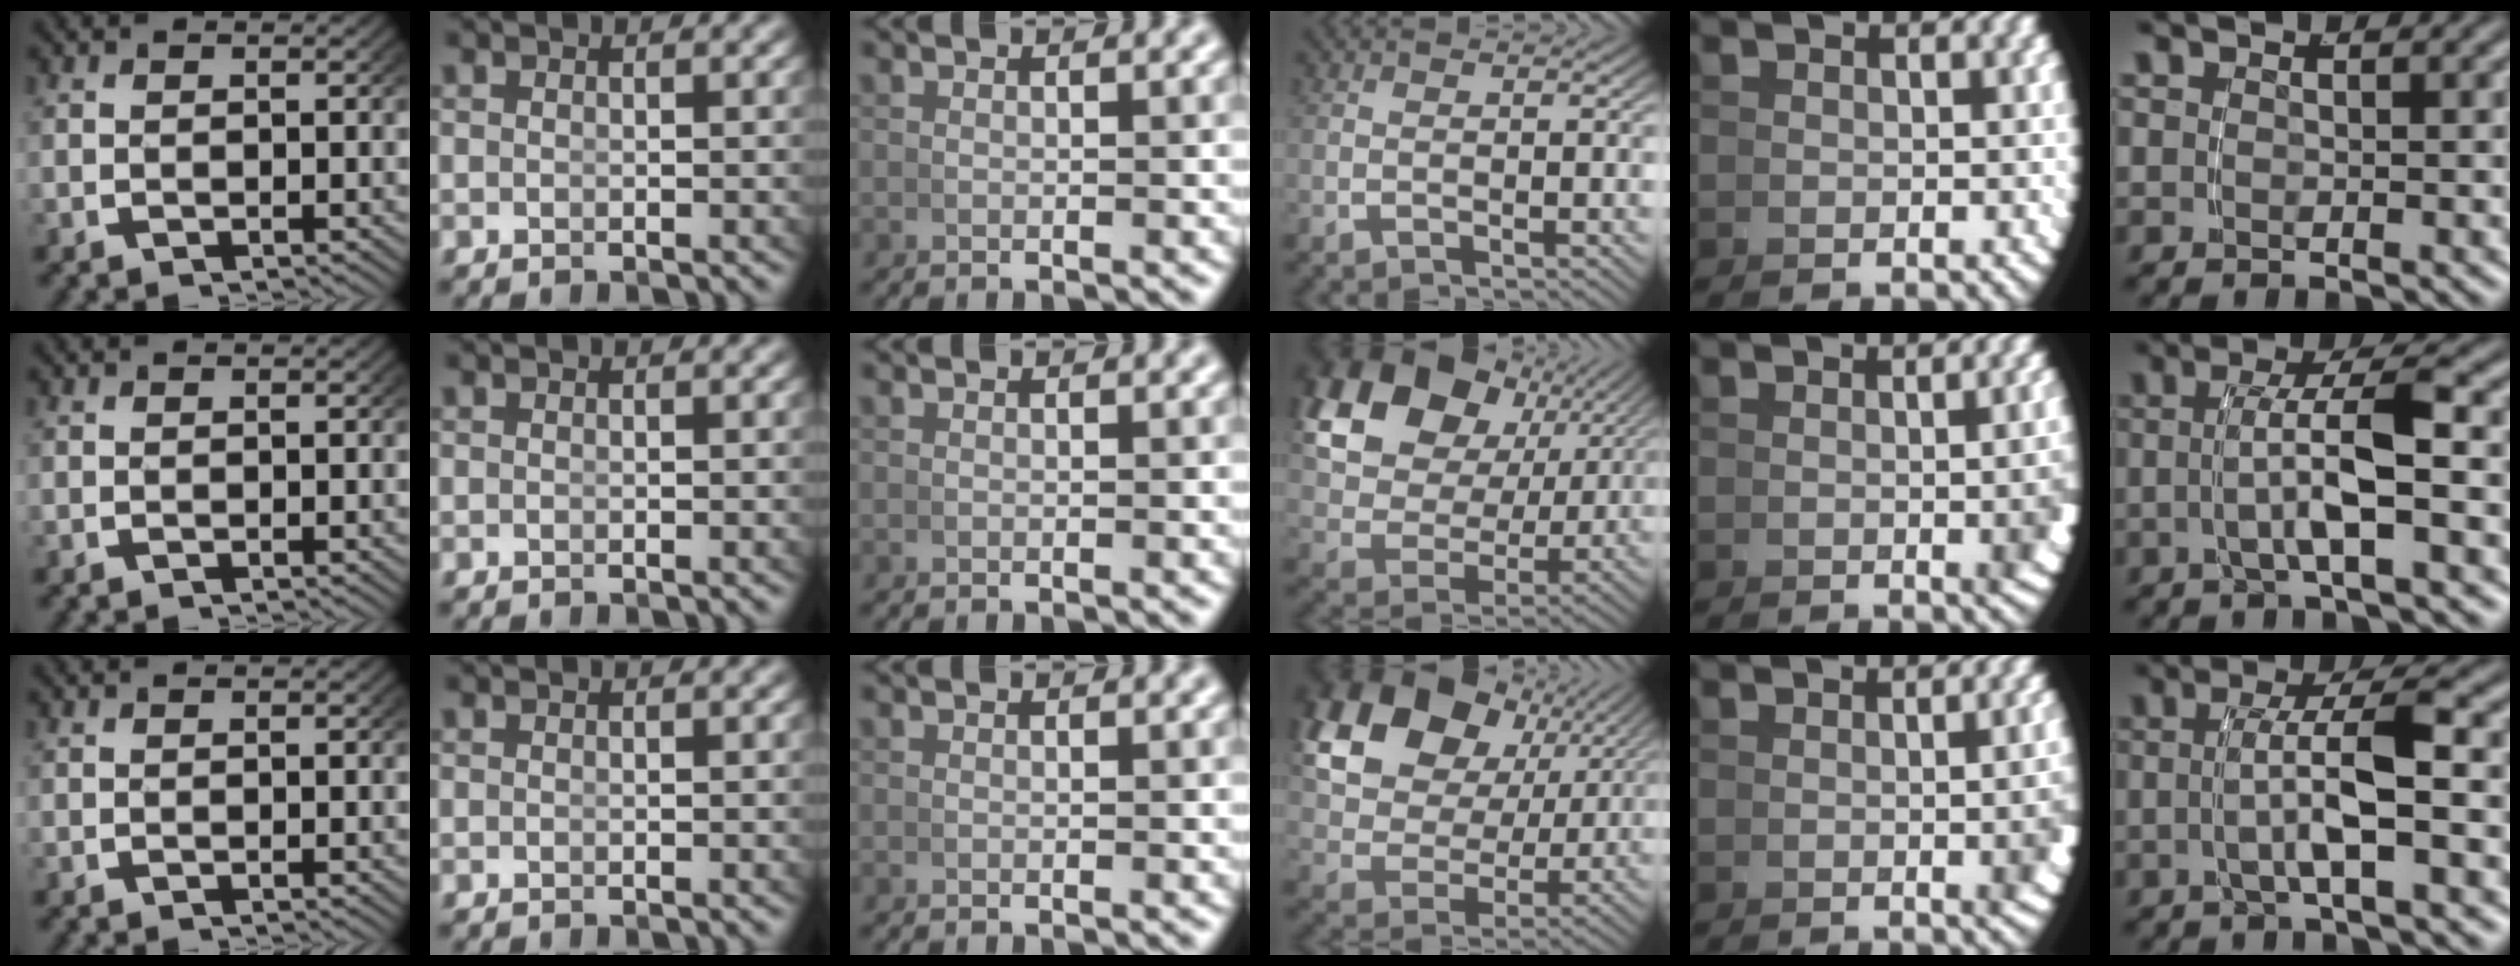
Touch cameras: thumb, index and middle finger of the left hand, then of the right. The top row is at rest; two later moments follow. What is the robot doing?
{"motion": "grasp_and_lifting", "object": "calculator"}